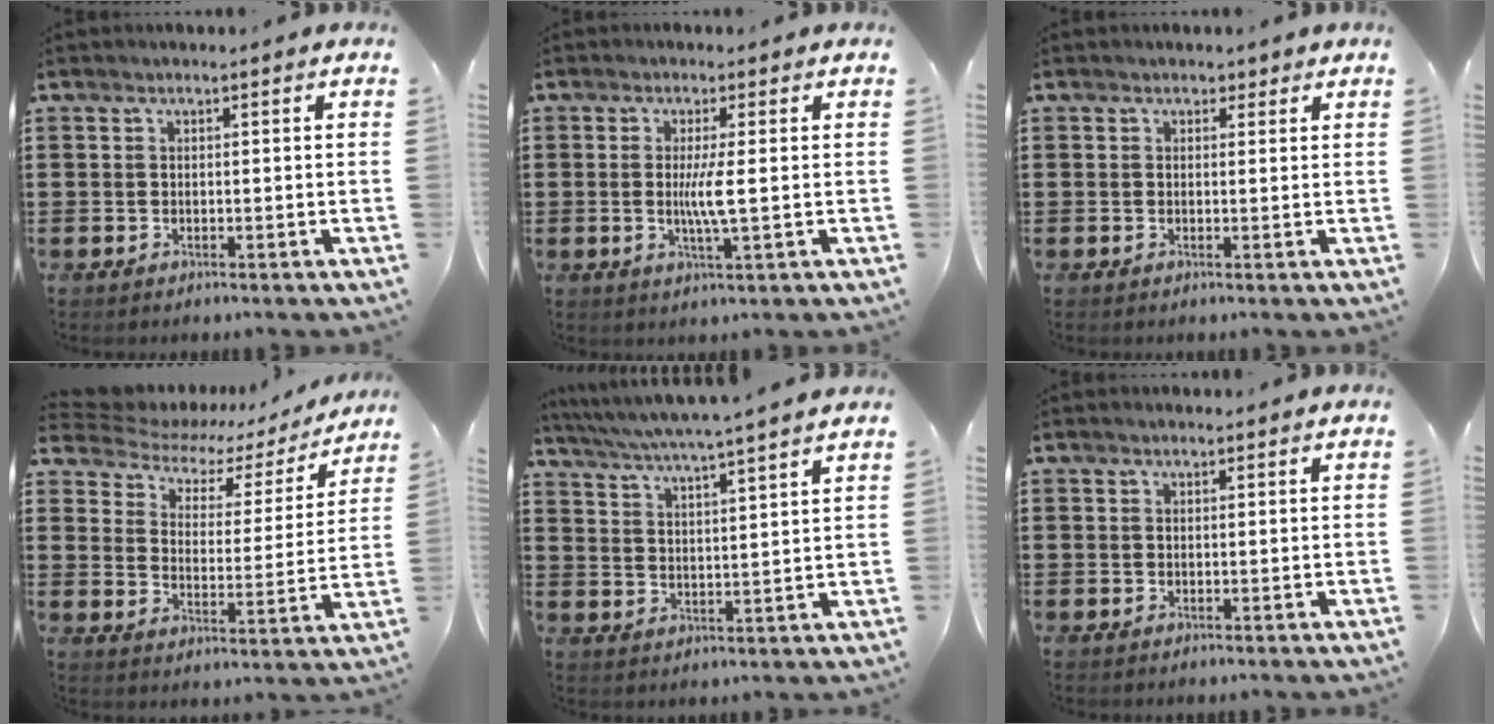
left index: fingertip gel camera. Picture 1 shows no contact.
{"total": 4.3, "force": [0.1, 0.1, 4.3], "torque": [-0.087, -0.008, -0.004]}
{"total": 1.0, "force": [0.7, 0.7, 0.1], "torque": [0.002, 0.004, 0.011]}
{"total": 4.6, "force": [3.6, 2.3, 1.6], "torque": [-0.056, -0.023, 0.055]}
{"total": 4.3, "force": [3.9, -1.0, 1.7], "torque": [-0.050, -0.030, 0.060]}
{"total": 0.6, "force": [0.5, 0.1, 0.3], "torque": [-0.007, 0.000, 0.009]}